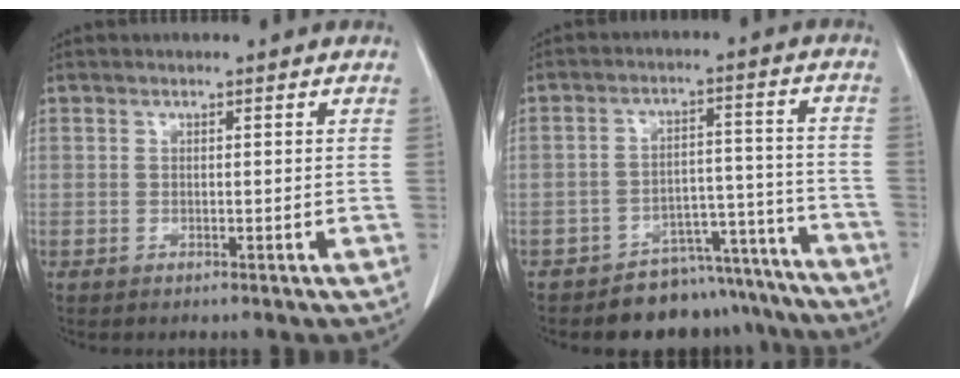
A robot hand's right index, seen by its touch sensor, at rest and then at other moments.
{"total": 11.2, "force": [-10.1, 4.8, 0.7], "torque": [0.032, 0.056, -0.134]}